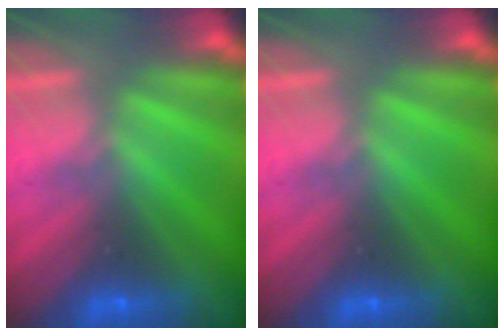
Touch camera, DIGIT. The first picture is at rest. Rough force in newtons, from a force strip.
{"total": 0.0}